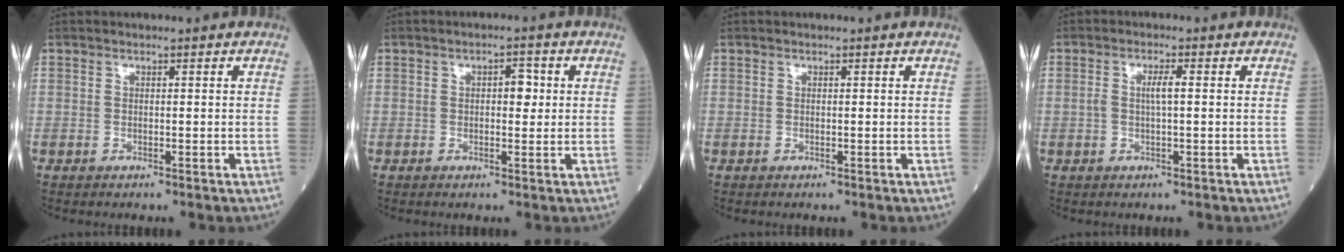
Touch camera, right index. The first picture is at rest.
{"total": 3.0, "force": [0.5, 1.4, 2.6], "torque": [-0.037, 0.012, 0.006]}
{"total": 0.0}
{"total": 2.5, "force": [0.2, 0.3, 2.5], "torque": [-0.051, 0.003, 0.003]}